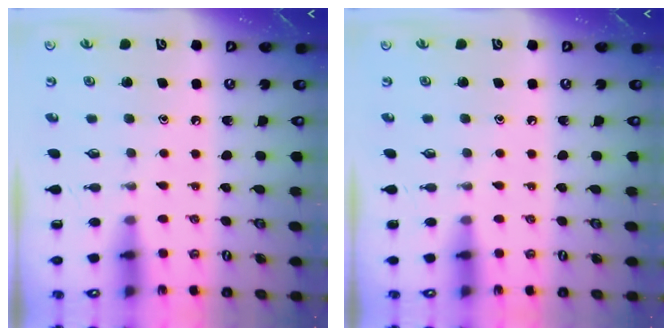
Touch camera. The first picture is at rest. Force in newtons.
{"total": 0.0}